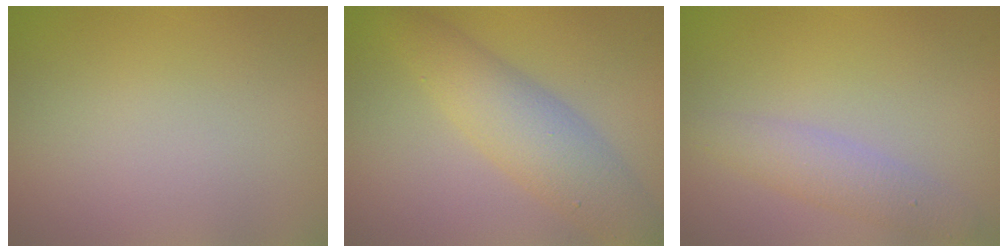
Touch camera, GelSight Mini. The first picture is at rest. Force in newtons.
{"total": 5.2, "press": 5.2, "slide": 0.0}
{"total": 2.6, "press": 2.6, "slide": 0.2}